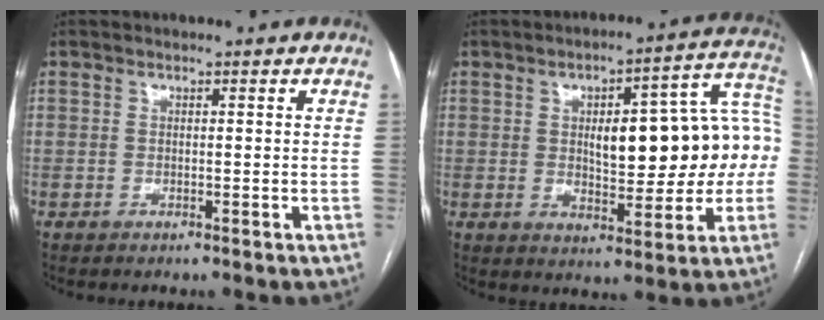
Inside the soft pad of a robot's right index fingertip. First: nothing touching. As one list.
[{"total": 17.4, "force": [0.8, 5.8, 16.4], "torque": [-0.217, 0.043, 0.019]}]